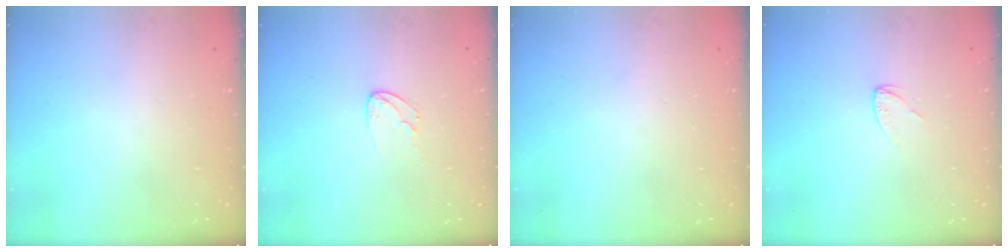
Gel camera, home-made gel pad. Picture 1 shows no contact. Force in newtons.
{"total": 5.0, "press": 5.0, "slide": 0.4}
{"total": 0.0}
{"total": 2.5, "press": 2.5, "slide": 0.2}